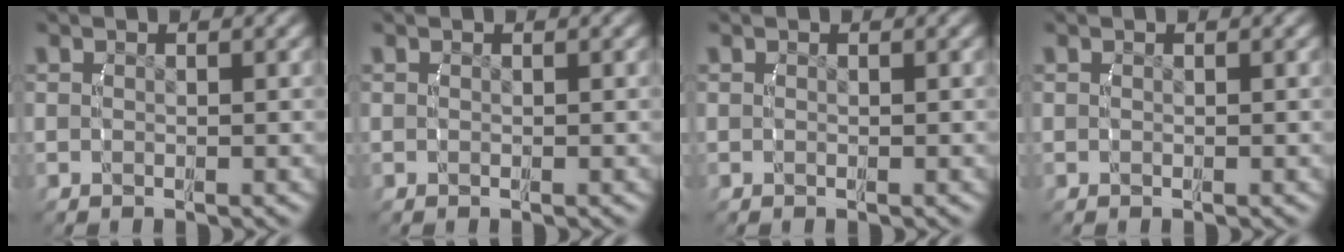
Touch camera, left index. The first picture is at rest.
{"total": 0.0}
{"total": 0.0}
{"total": 0.0}